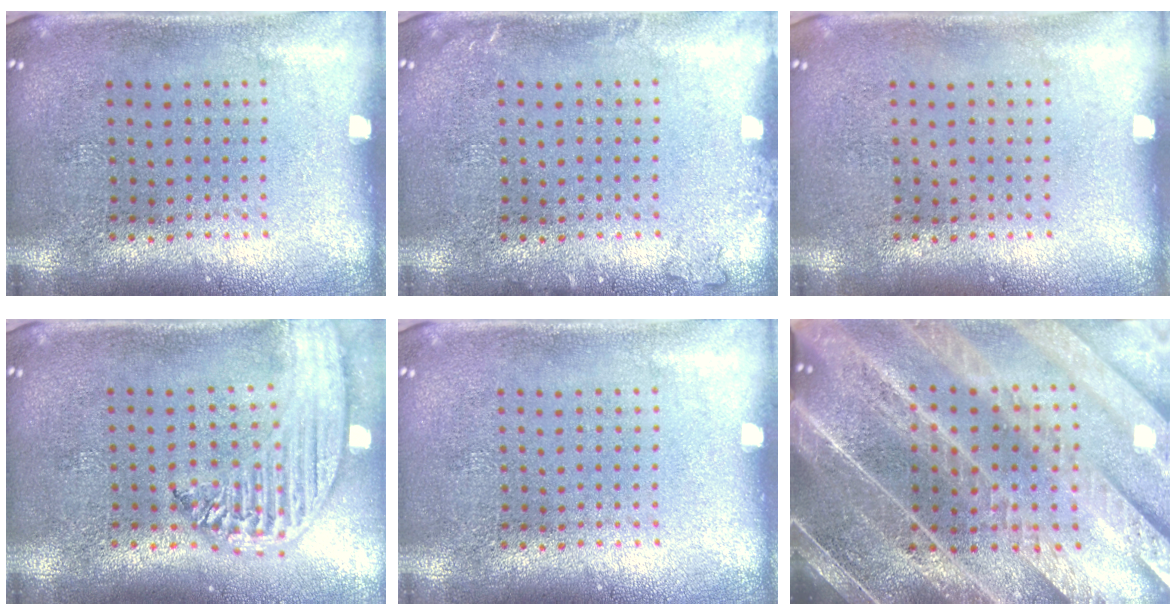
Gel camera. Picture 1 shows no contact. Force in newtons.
{"total": 1.0, "press": 1.0, "slide": 0.1}
{"total": 0.0}
{"total": 2.6, "press": 2.1, "slide": 1.4}
{"total": 0.0}
{"total": 5.0, "press": 4.3, "slide": 2.6}